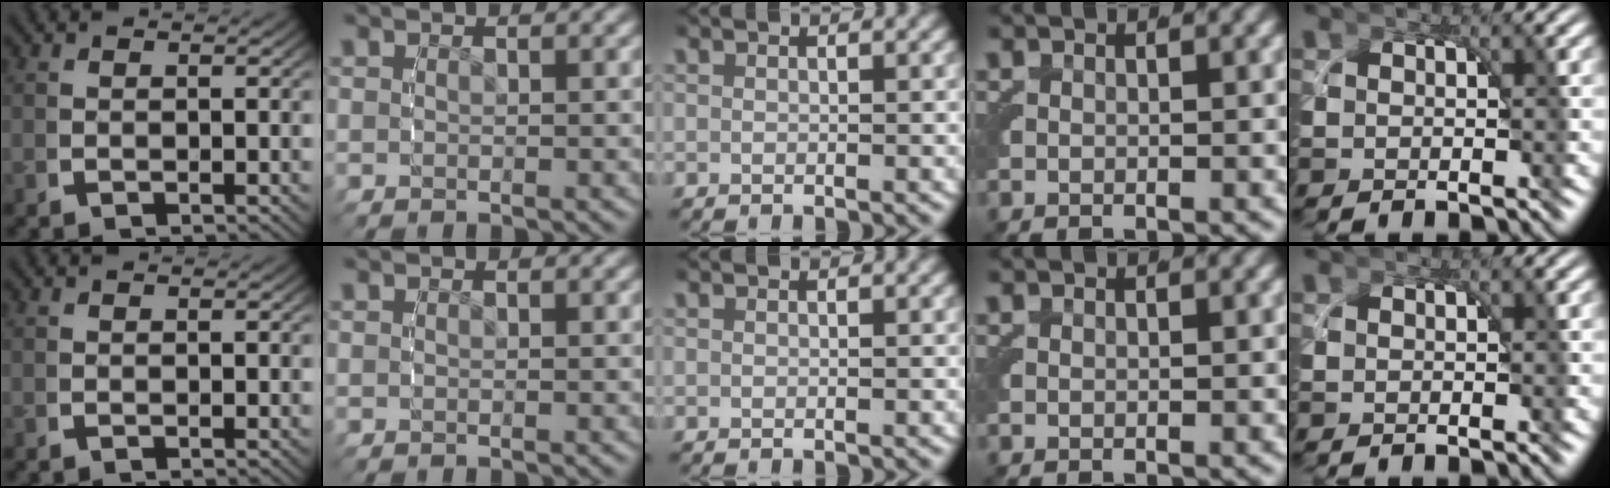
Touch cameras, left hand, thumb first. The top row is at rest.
{}